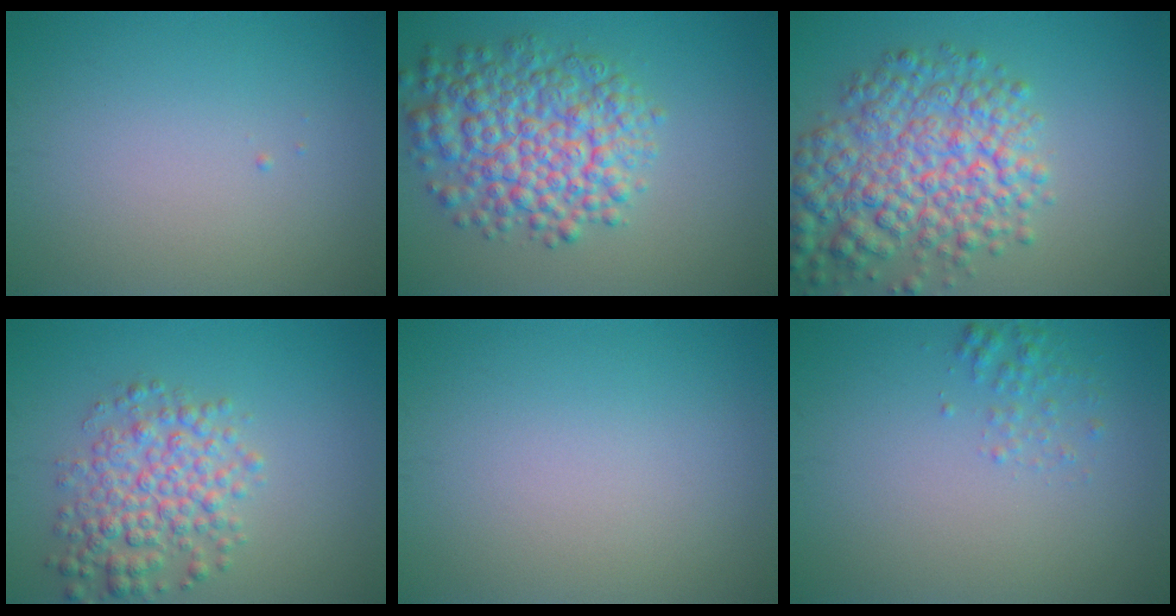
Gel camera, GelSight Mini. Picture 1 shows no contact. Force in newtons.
{"total": 7.6, "press": 7.6, "slide": 0.2}
{"total": 8.3, "press": 8.3, "slide": 0.3}
{"total": 4.8, "press": 4.8, "slide": 0.0}
{"total": 0.0}
{"total": 1.3, "press": 1.3, "slide": 0.1}